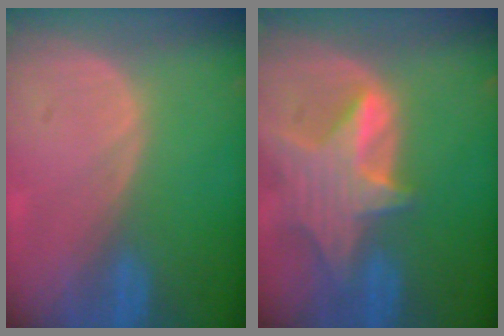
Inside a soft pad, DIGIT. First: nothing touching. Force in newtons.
{"total": 8.4, "press": 7.6, "slide": 3.5}